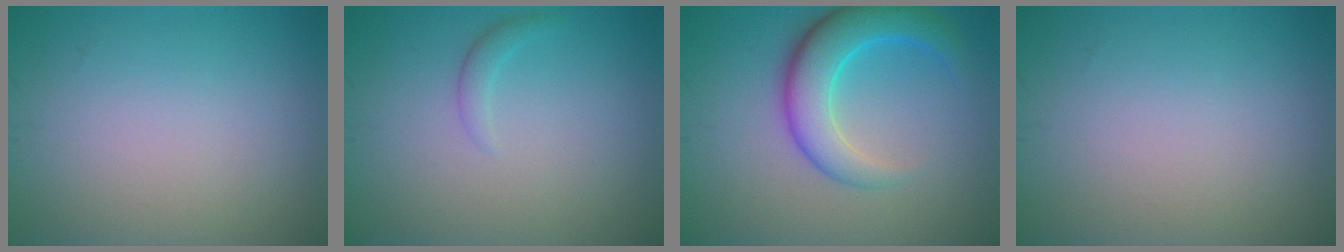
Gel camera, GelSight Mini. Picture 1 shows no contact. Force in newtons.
{"total": 1.1, "press": 1.1, "slide": 0.1}
{"total": 6.0, "press": 6.0, "slide": 0.2}
{"total": 0.0}